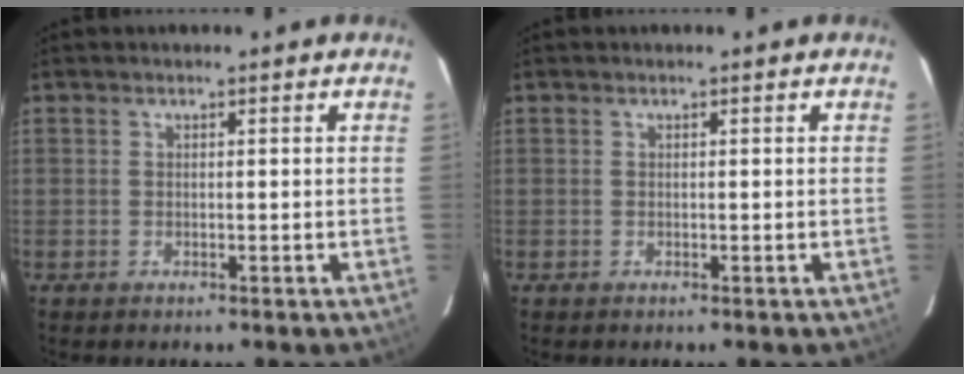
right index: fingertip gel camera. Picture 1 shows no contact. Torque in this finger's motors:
{"motor_torque": [0.03, 0.03, -0.02, -0.01]}